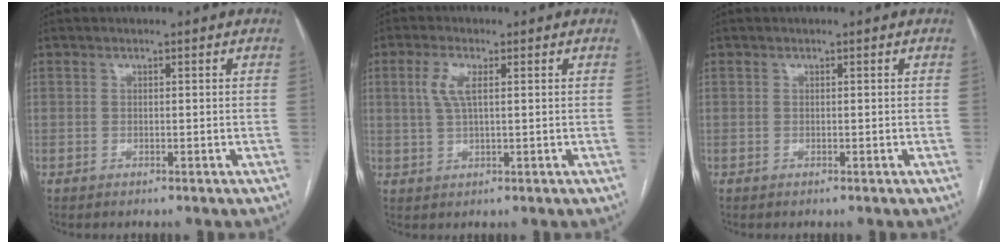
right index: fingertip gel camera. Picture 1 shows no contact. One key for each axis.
{"total": 4.0, "fx": 1.2, "fy": 1.0, "fz": 3.7, "tx": -0.085, "ty": 0.006, "tz": 0.027}
{"total": 0.0}